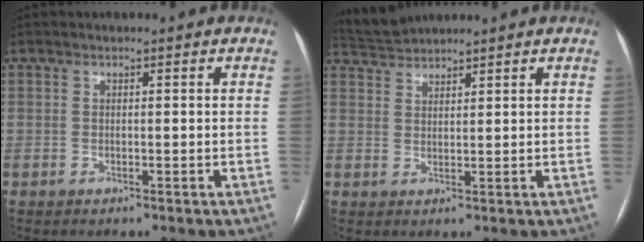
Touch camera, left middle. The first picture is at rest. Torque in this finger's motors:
{"motor_torque": [0.02, -0.08, -0.14, -0.02]}